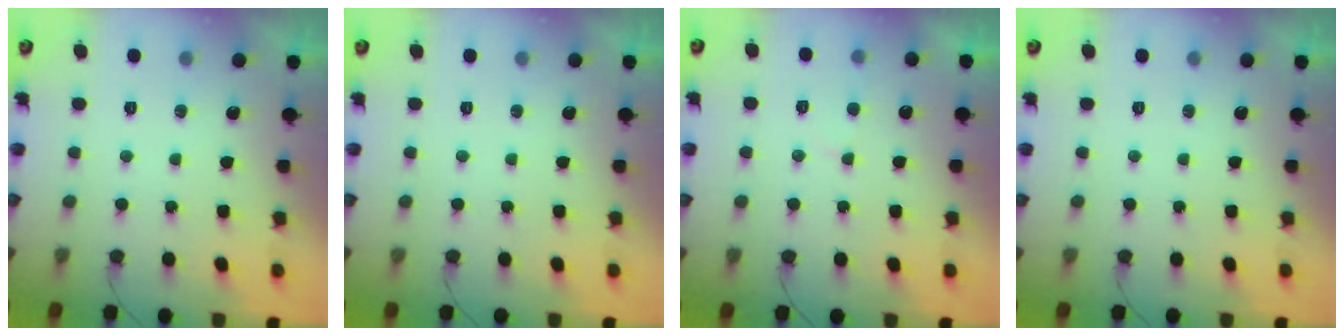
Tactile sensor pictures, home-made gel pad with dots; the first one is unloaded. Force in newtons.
{"total": 0.0}
{"total": 3.7, "press": 3.7, "slide": 0.3}
{"total": 0.0}